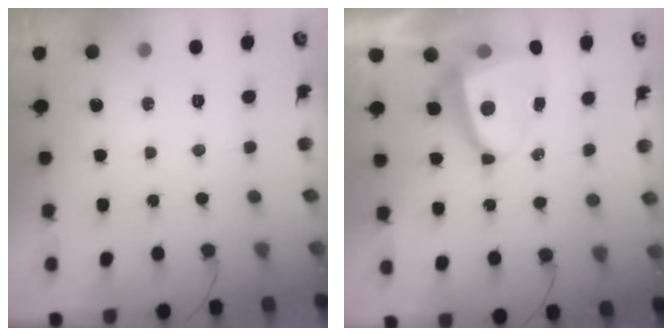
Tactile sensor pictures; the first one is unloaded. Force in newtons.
{"total": 6.5, "press": 6.4, "slide": 0.9}